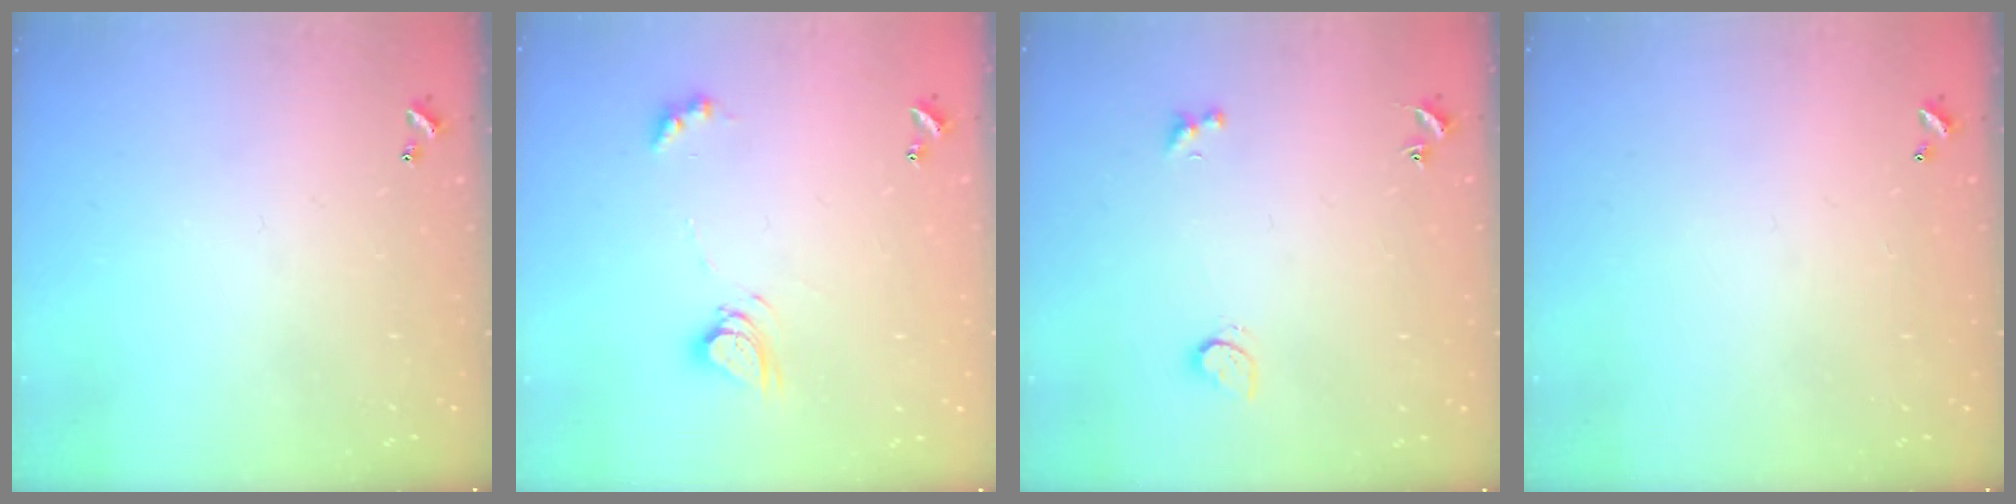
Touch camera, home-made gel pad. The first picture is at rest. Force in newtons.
{"total": 7.4, "press": 7.4, "slide": 0.9}
{"total": 1.5, "press": 1.4, "slide": 0.6}
{"total": 2.9, "press": 2.9, "slide": 0.1}